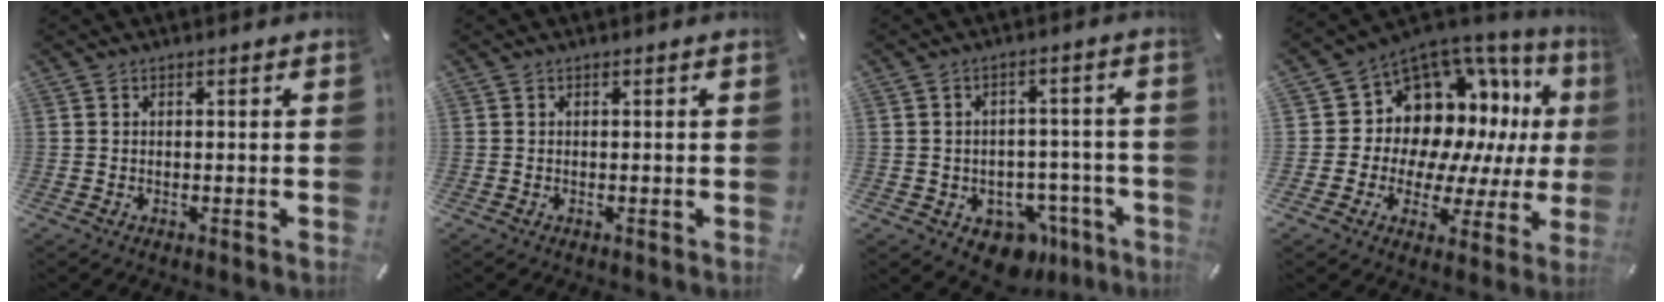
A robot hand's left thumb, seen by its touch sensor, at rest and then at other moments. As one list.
[{"total": 0.0}, {"total": 9.4, "force": [-5.1, 6.5, 4.4], "torque": [-0.040, 0.031, -0.076]}, {"total": 11.8, "force": [4.3, 10.2, 4.3], "torque": [-0.065, -0.076, 0.092]}]